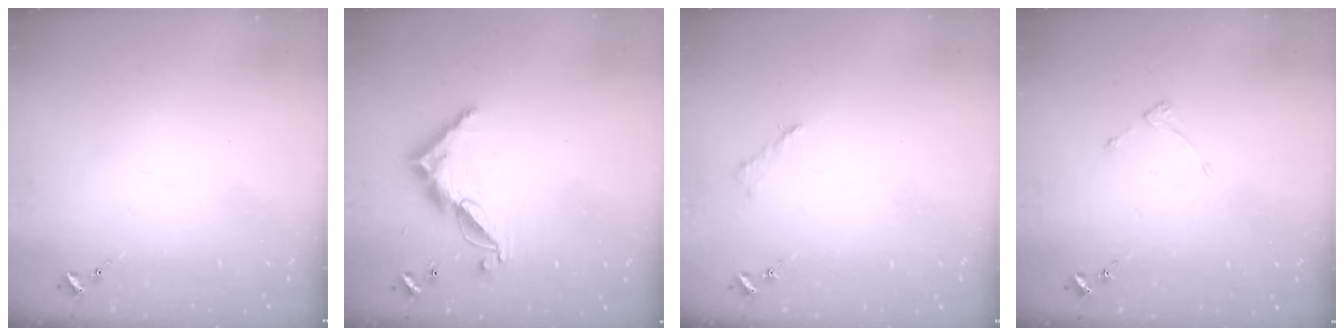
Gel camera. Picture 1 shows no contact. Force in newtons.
{"total": 11.6, "press": 11.6, "slide": 0.4}
{"total": 2.6, "press": 2.5, "slide": 0.3}
{"total": 3.6, "press": 3.6, "slide": 0.2}